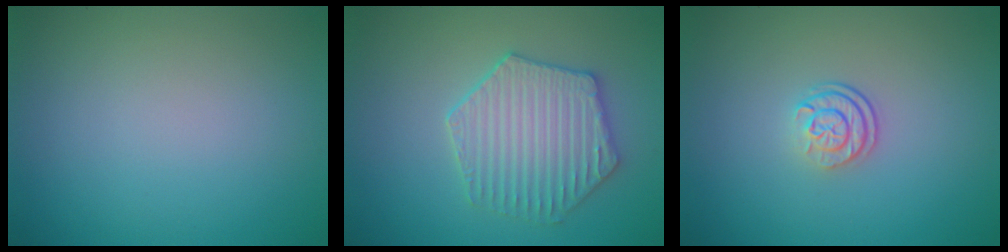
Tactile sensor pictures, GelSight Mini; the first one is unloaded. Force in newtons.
{"total": 4.7, "press": 4.2, "slide": 2.1}
{"total": 2.3, "press": 1.7, "slide": 1.7}